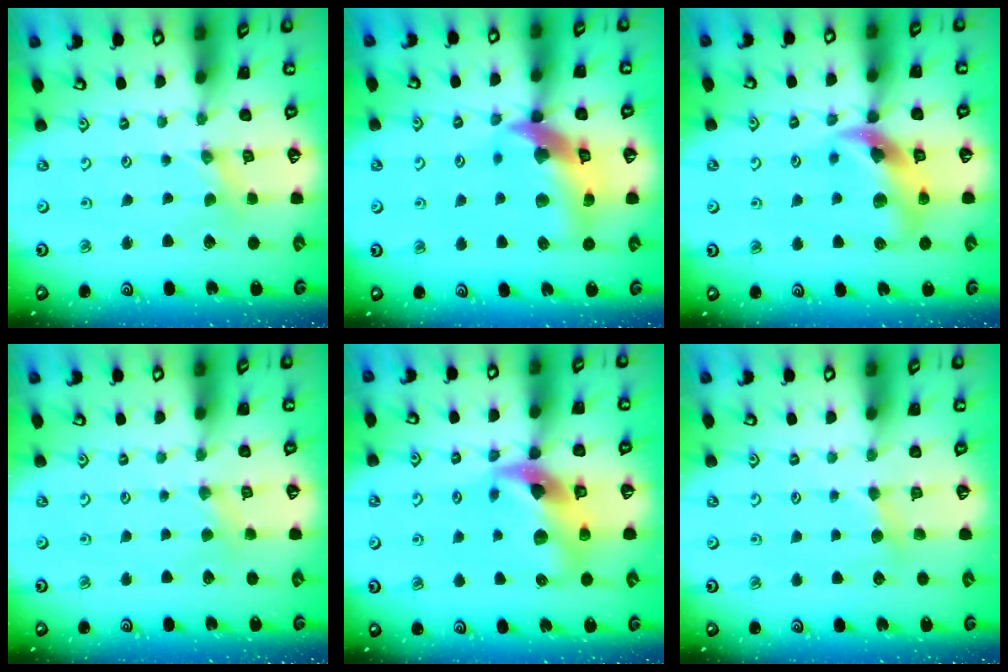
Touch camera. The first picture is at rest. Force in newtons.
{"total": 16.4, "press": 16.3, "slide": 2.4}
{"total": 13.2, "press": 13.1, "slide": 1.8}
{"total": 2.8, "press": 2.7, "slide": 0.5}
{"total": 13.0, "press": 12.9, "slide": 1.8}
{"total": 3.4, "press": 3.4, "slide": 0.5}